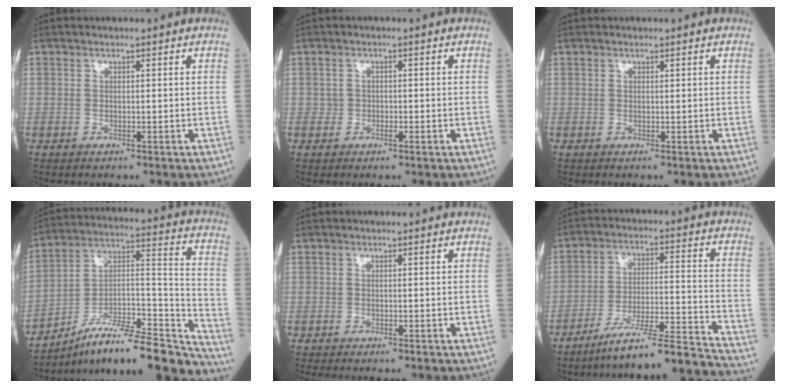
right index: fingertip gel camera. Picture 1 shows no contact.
{"total": 1.0, "force": [-0.3, 0.8, 0.4], "torque": [-0.002, 0.003, -0.005]}
{"total": 0.0}
{"total": 23.7, "force": [-20.1, 3.0, 12.3], "torque": [-0.136, 0.036, -0.316]}
{"total": 4.8, "force": [-4.2, 0.3, 2.4], "torque": [-0.026, -0.008, -0.058]}
{"total": 17.0, "force": [-15.5, -2.4, 6.6], "torque": [-0.094, 0.004, -0.247]}